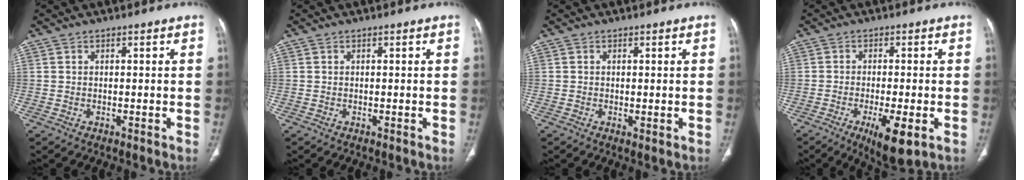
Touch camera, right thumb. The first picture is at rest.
{"total": 0.0}
{"total": 1.0, "force": [-0.1, 0.3, 0.9], "torque": [-0.020, -0.006, 0.000]}
{"total": 5.0, "force": [-1.9, 1.4, 4.4], "torque": [-0.072, -0.011, -0.028]}